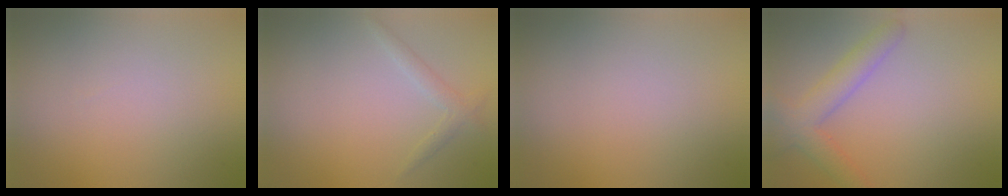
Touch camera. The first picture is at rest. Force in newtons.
{"total": 1.3, "press": 1.3, "slide": 0.1}
{"total": 0.0}
{"total": 3.6, "press": 3.6, "slide": 0.1}